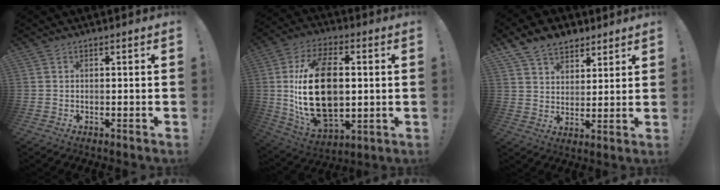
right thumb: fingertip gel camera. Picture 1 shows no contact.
{"total": 25.1, "force": [1.2, 14.9, 20.1], "torque": [-0.384, -0.003, 0.028]}
{"total": 10.0, "force": [7.3, 6.1, 3.1], "torque": [-0.052, -0.043, 0.143]}